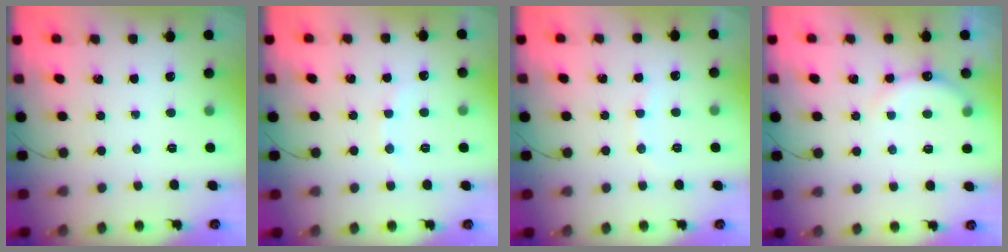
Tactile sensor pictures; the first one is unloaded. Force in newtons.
{"total": 5.7, "press": 5.4, "slide": 1.6}
{"total": 3.7, "press": 3.6, "slide": 0.9}
{"total": 6.4, "press": 6.2, "slide": 1.4}